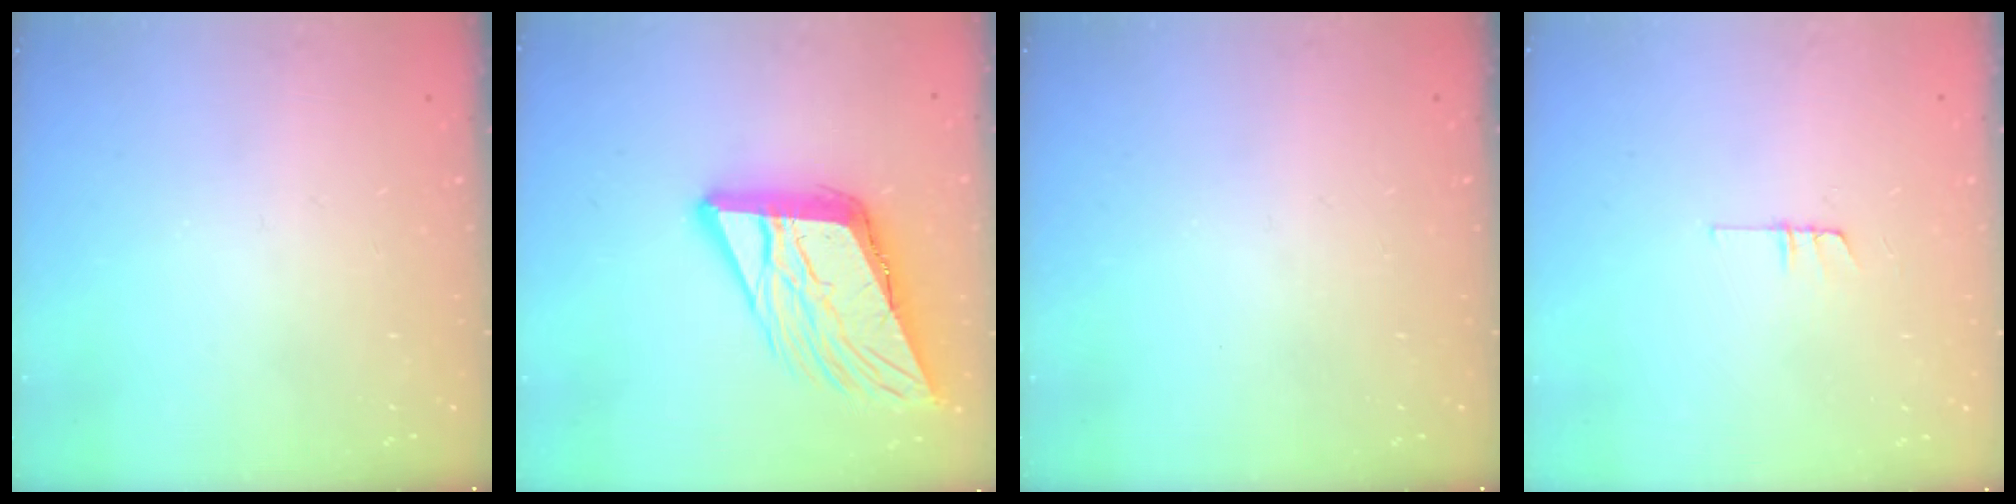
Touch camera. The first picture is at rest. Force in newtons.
{"total": 16.4, "press": 16.2, "slide": 2.8}
{"total": 0.0}
{"total": 3.7, "press": 3.7, "slide": 0.4}